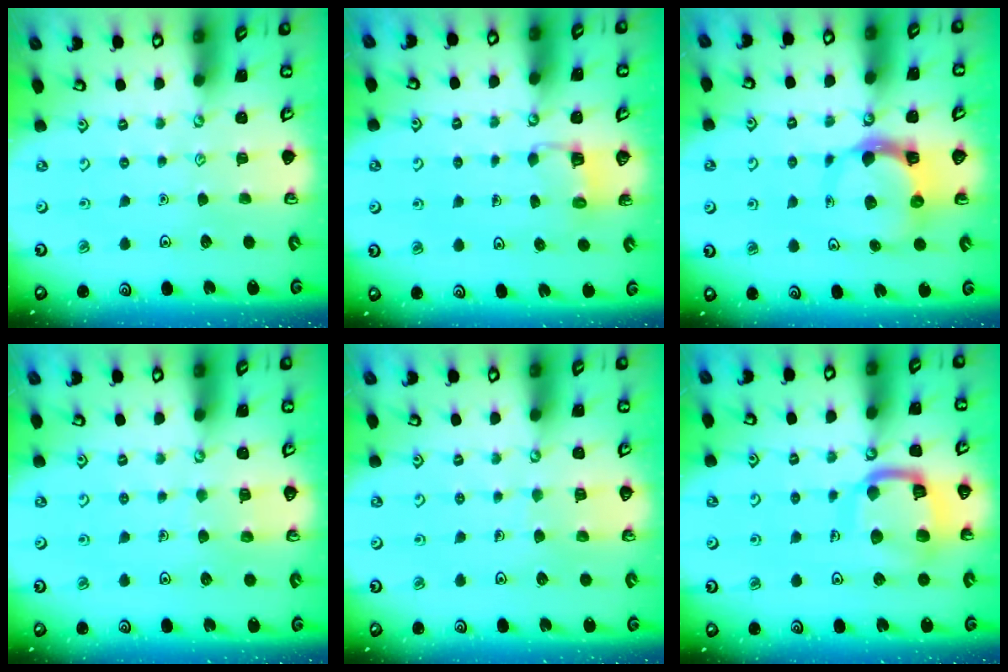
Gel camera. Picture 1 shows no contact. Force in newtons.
{"total": 3.3, "press": 3.3, "slide": 0.3}
{"total": 6.3, "press": 6.2, "slide": 1.1}
{"total": 4.3, "press": 4.3, "slide": 0.4}
{"total": 6.2, "press": 6.2, "slide": 0.6}
{"total": 15.4, "press": 15.3, "slide": 1.6}